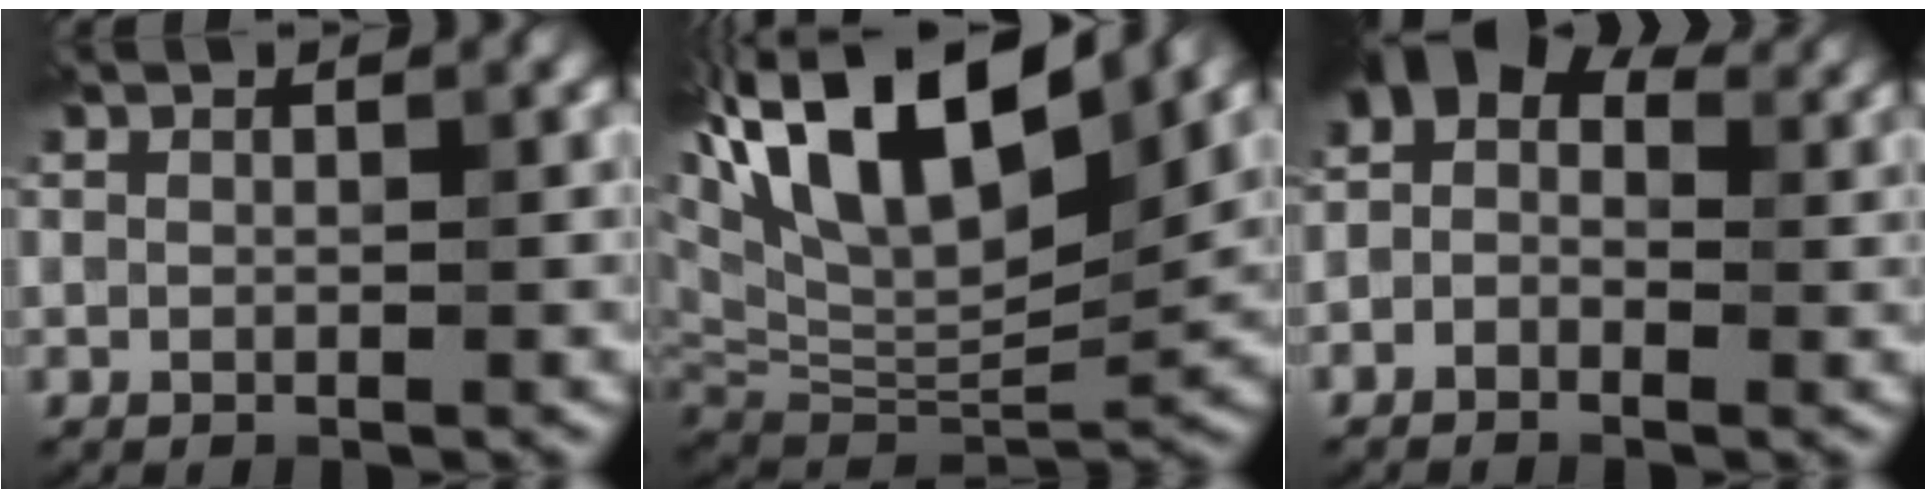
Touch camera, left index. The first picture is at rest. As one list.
[{"total": 17.7, "force": [8.4, 7.5, 13.7], "torque": [-0.258, 0.055, 0.135]}, {"total": 5.2, "force": [0.8, 3.8, 3.4], "torque": [-0.035, 0.016, -0.010]}]